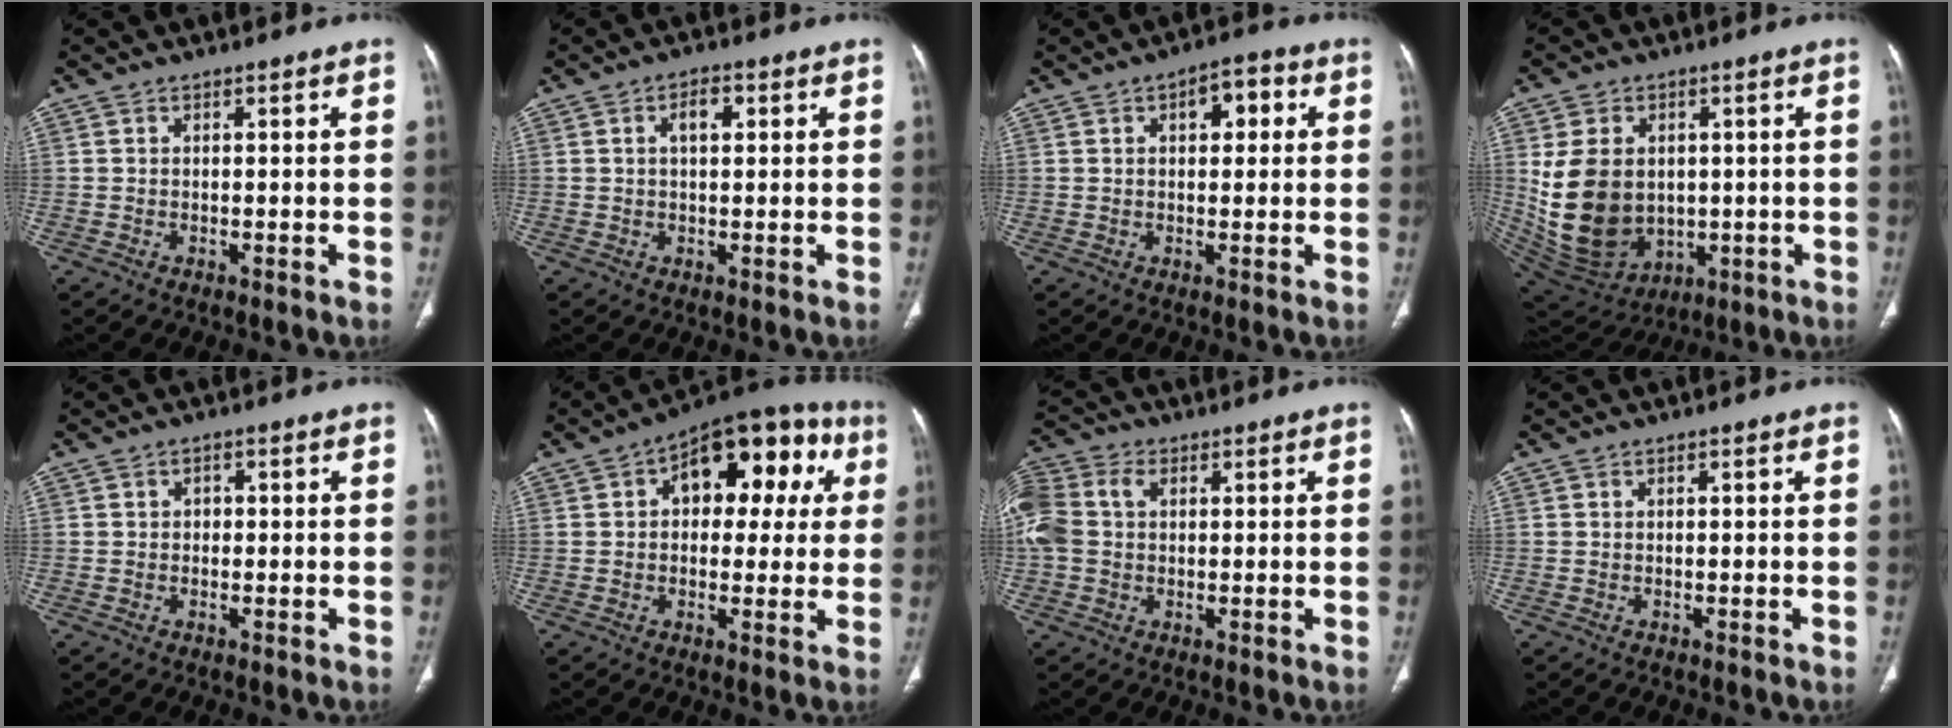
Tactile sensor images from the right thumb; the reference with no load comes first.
{"total": 2.3, "force": [0.6, 1.1, 1.9], "torque": [-0.034, 0.006, 0.010]}
{"total": 5.7, "force": [1.8, 3.0, 4.5], "torque": [-0.042, 0.008, 0.018]}
{"total": 16.6, "force": [0.7, 12.5, 10.8], "torque": [-0.185, -0.011, 0.048]}
{"total": 1.3, "force": [0.1, 1.1, 0.7], "torque": [-0.003, 0.004, -0.003]}
{"total": 17.5, "force": [4.8, 9.9, 13.6], "torque": [-0.127, 0.028, 0.057]}
{"total": 11.8, "force": [2.3, 8.6, 7.6], "torque": [-0.199, 0.028, 0.043]}
{"total": 0.0}